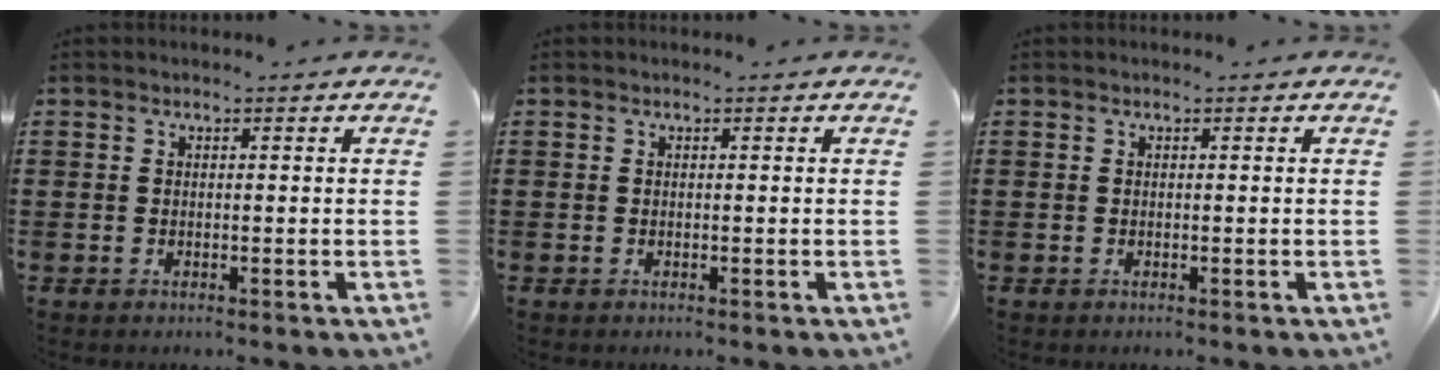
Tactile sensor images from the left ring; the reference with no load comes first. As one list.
[{"total": 0.0}, {"total": 0.0}]